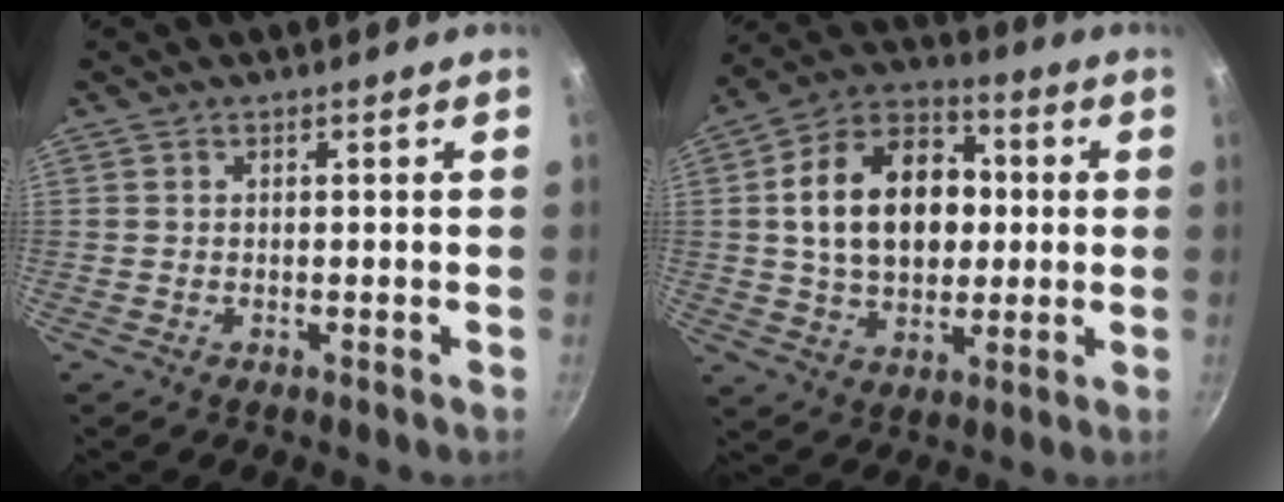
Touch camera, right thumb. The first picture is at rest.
{"total": 18.8, "force": [1.8, 13.4, 13.1], "torque": [-0.183, 0.025, 0.021]}